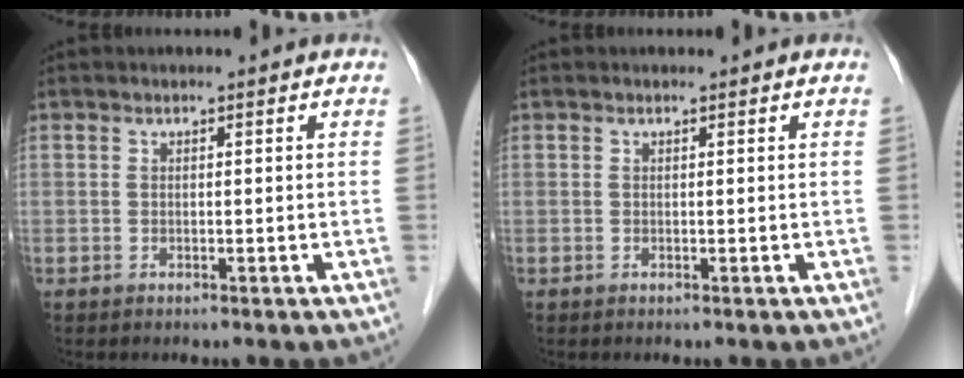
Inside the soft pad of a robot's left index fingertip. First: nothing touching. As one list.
[{"total": 0.0}]